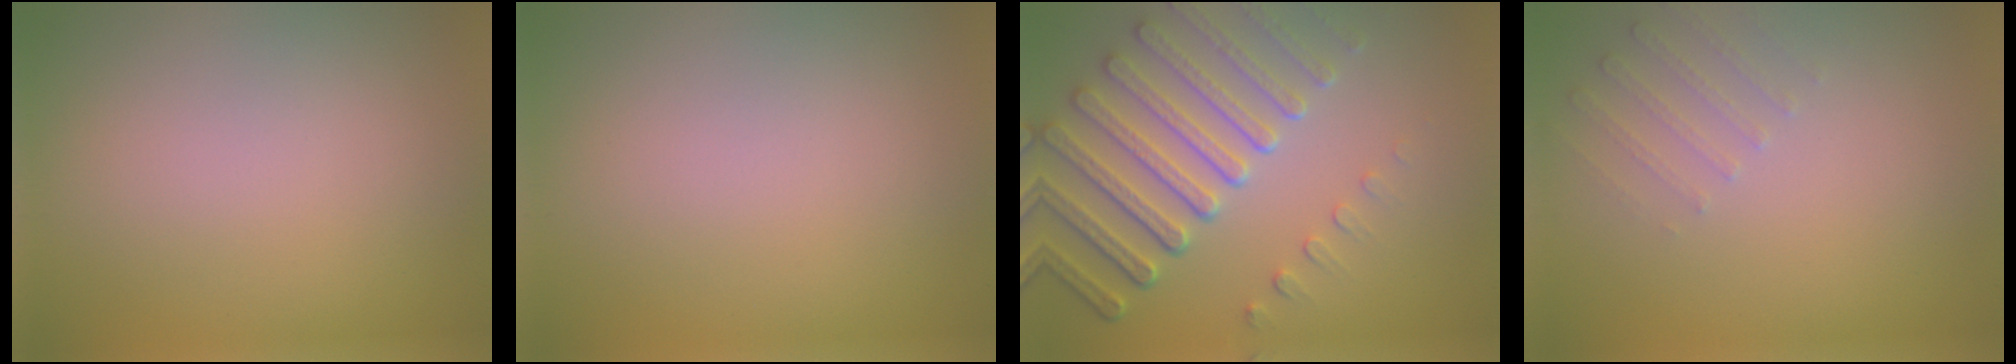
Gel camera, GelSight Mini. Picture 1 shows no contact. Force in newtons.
{"total": 0.0}
{"total": 7.1, "press": 5.4, "slide": 4.6}
{"total": 1.6, "press": 1.6, "slide": 0.4}